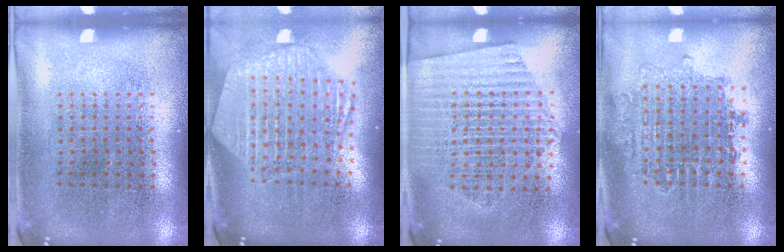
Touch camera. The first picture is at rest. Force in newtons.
{"total": 2.8, "press": 2.3, "slide": 1.6}
{"total": 1.5, "press": 1.4, "slide": 0.7}
{"total": 1.6, "press": 1.4, "slide": 0.7}